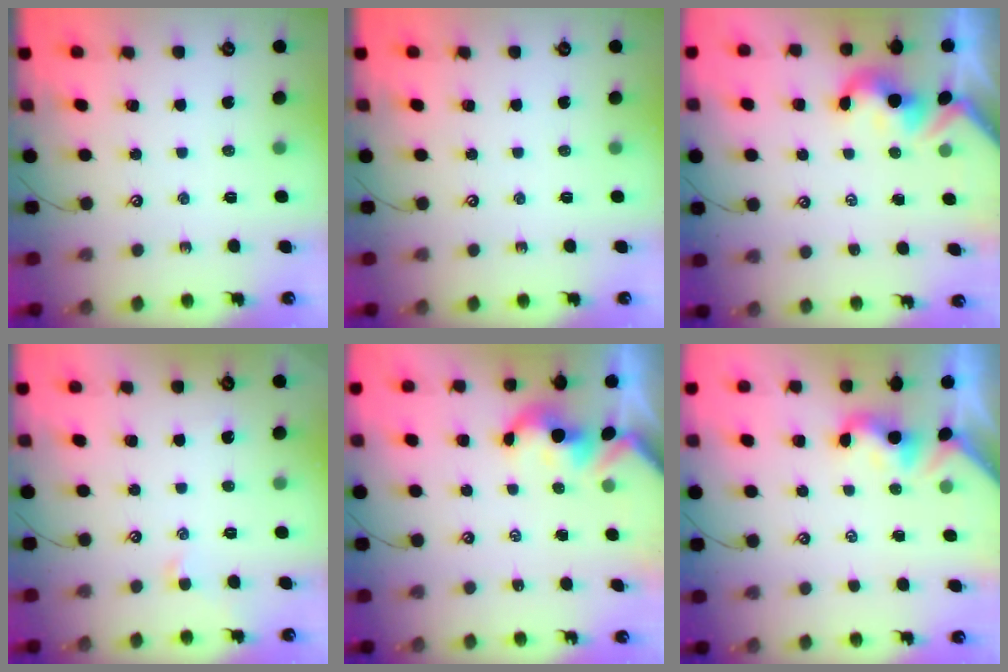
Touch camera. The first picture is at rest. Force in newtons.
{"total": 0.0}
{"total": 1.6, "press": 1.5, "slide": 0.6}
{"total": 0.8, "press": 0.6, "slide": 0.5}
{"total": 1.1, "press": 1.1, "slide": 0.1}
{"total": 2.0, "press": 1.9, "slide": 0.4}